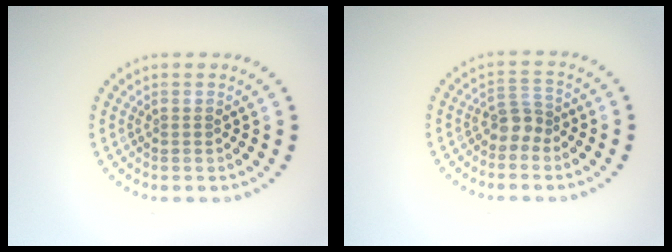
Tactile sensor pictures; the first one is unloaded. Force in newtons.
{"total": 1.9, "press": 1.6, "slide": 1.1}